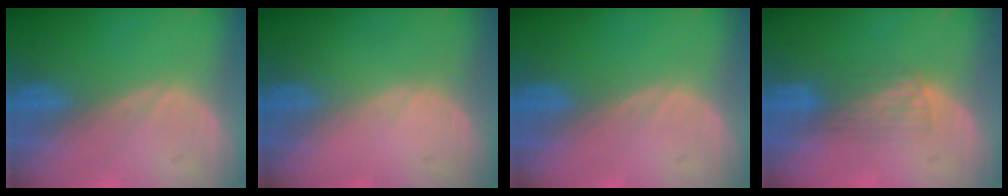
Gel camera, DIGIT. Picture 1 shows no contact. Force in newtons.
{"total": 0.0}
{"total": 0.0}
{"total": 3.2, "press": 3.0, "slide": 1.2}